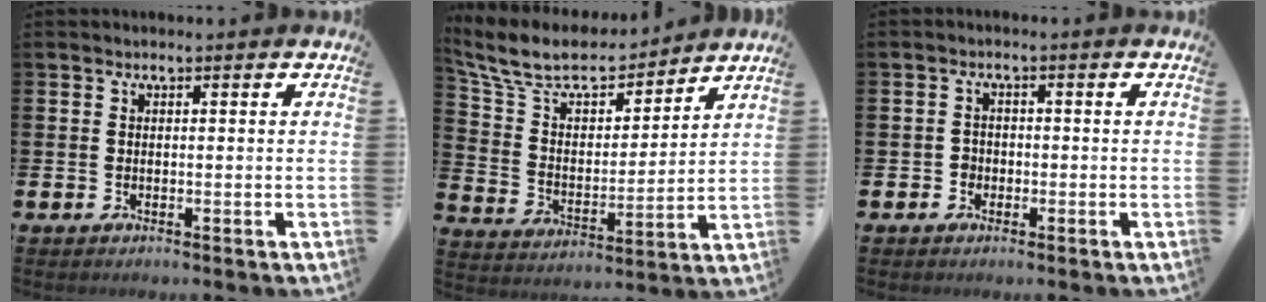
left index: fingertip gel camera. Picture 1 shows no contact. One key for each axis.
{"total": 9.9, "fx": 8.9, "fy": 3.2, "fz": 3.1, "tx": -0.112, "ty": -0.058, "tz": 0.157}
{"total": 1.6, "fx": -0.8, "fy": 1.4, "fz": 0.2, "tx": -0.006, "ty": 0.004, "tz": -0.020}